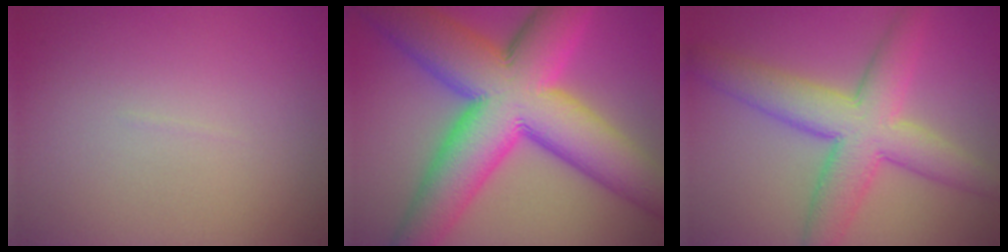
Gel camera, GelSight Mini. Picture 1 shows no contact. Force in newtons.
{"total": 16.5, "press": 16.5, "slide": 0.1}
{"total": 7.4, "press": 7.3, "slide": 0.1}